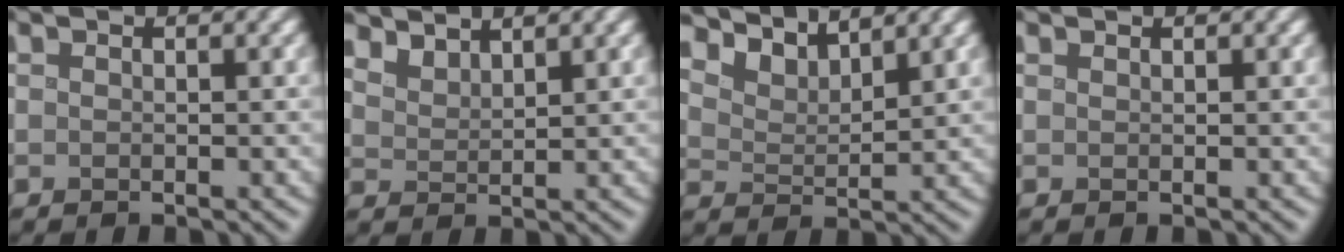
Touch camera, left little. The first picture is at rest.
{"total": 3.0, "force": [2.8, 0.8, 0.7], "torque": [-0.020, -0.004, 0.060]}
{"total": 5.3, "force": [5.0, 1.0, 1.4], "torque": [-0.044, 0.006, 0.087]}
{"total": 0.0}